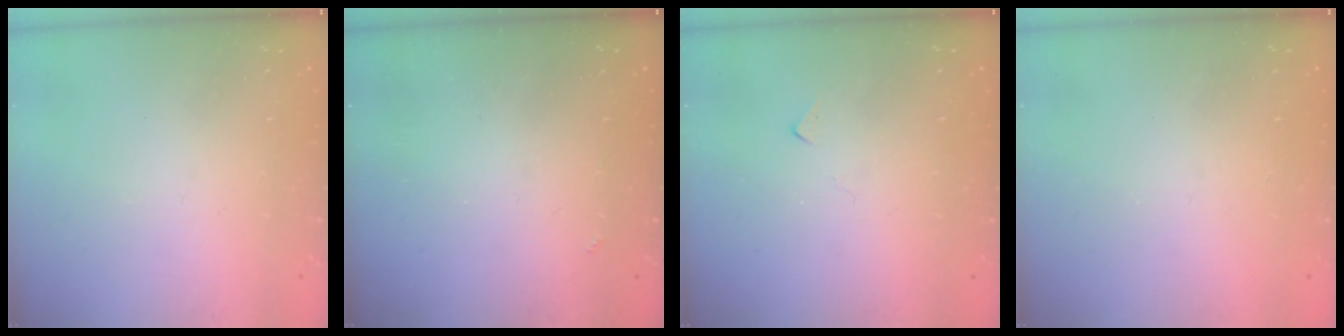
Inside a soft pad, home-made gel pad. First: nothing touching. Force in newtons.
{"total": 1.9, "press": 1.8, "slide": 0.4}
{"total": 5.4, "press": 5.4, "slide": 0.7}
{"total": 1.5, "press": 1.2, "slide": 0.9}